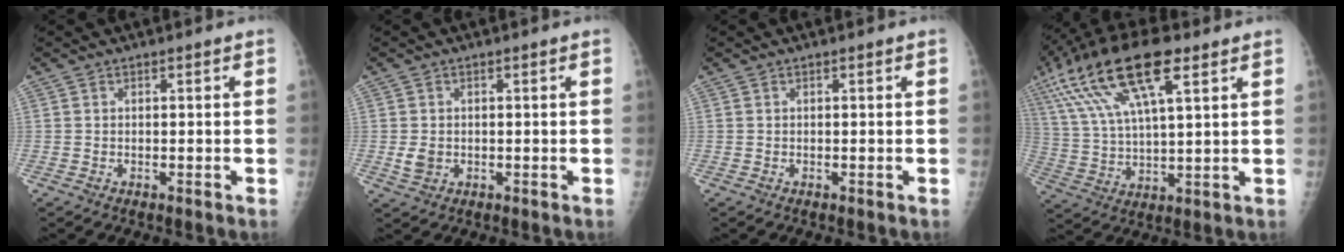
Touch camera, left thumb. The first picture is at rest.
{"total": 2.7, "force": [-0.3, 2.2, 1.5], "torque": [-0.023, -0.002, 0.000]}
{"total": 0.0}
{"total": 19.1, "force": [9.5, 6.1, 15.3], "torque": [-0.305, 0.004, 0.175]}